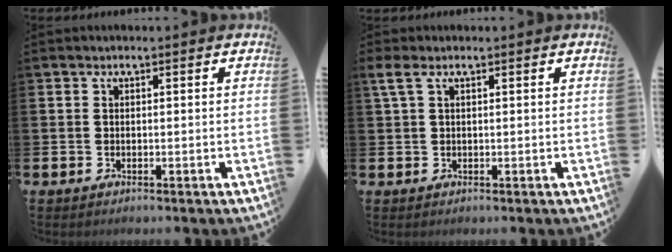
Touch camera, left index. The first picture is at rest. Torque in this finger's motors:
{"motor_torque": [0.48, -0.42, 0.27, 0.12]}